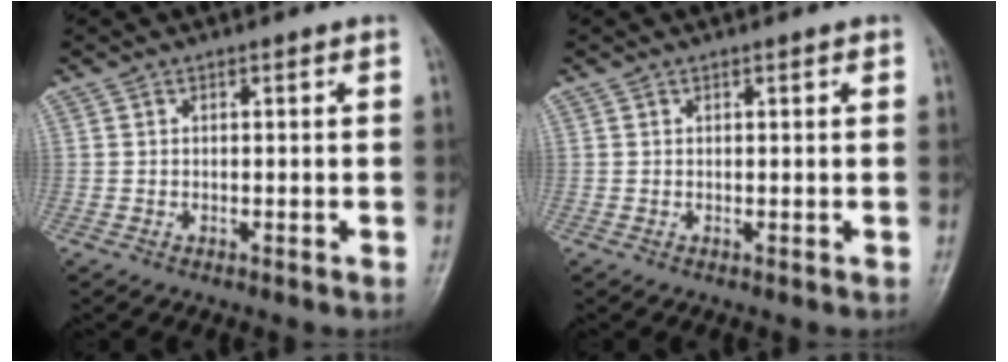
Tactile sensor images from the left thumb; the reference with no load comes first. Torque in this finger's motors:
{"motor_torque": [-0.20, -0.10, -0.15, -0.10, -0.02]}